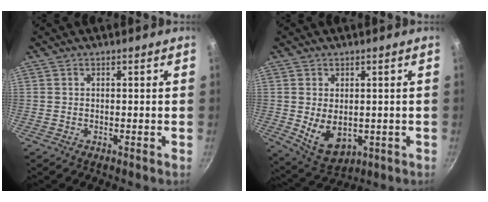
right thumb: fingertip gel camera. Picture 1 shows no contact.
{"total": 8.4, "force": [-0.3, 5.7, 6.2], "torque": [-0.092, -0.018, 0.018]}